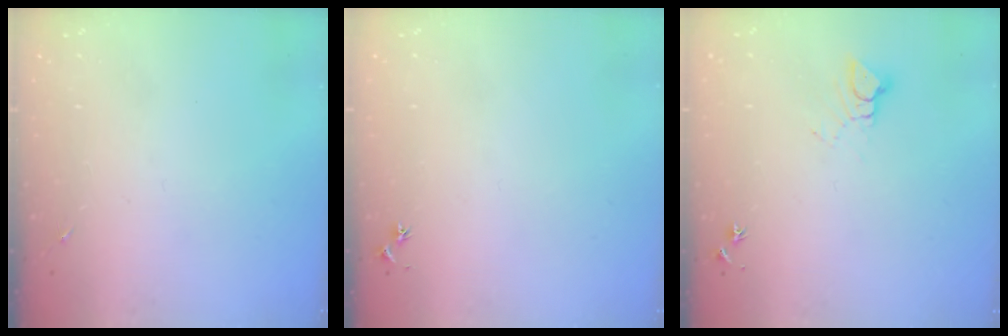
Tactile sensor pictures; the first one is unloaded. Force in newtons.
{"total": 2.5, "press": 2.5, "slide": 0.3}
{"total": 5.1, "press": 5.1, "slide": 0.4}